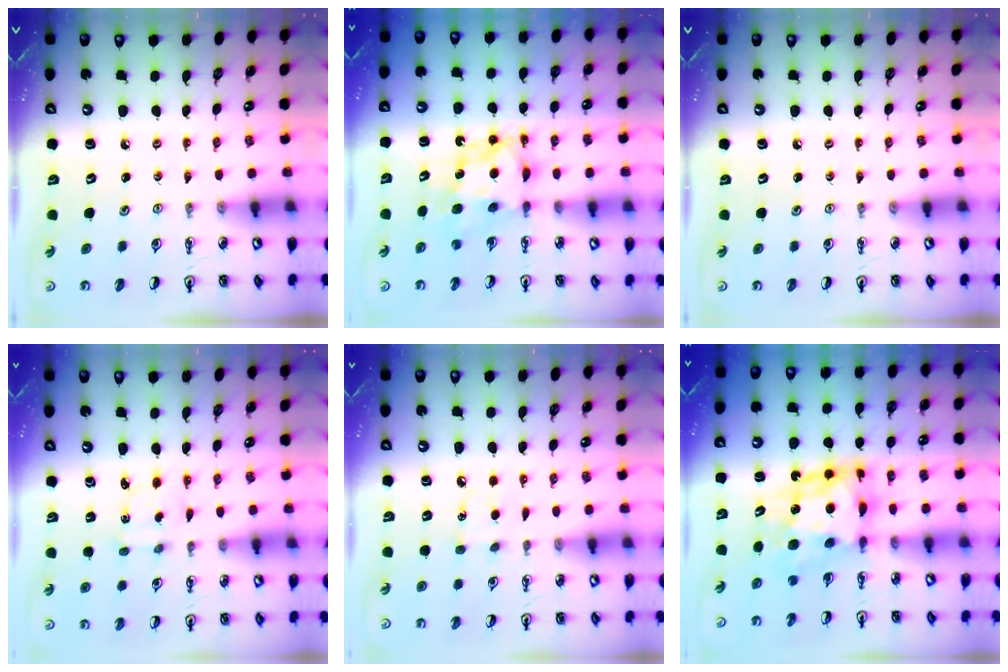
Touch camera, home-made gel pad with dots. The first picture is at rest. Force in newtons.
{"total": 6.7, "press": 6.7, "slide": 0.5}
{"total": 0.0}
{"total": 2.2, "press": 2.1, "slide": 0.6}
{"total": 6.8, "press": 6.8, "slide": 0.7}
{"total": 9.2, "press": 9.2, "slide": 0.7}